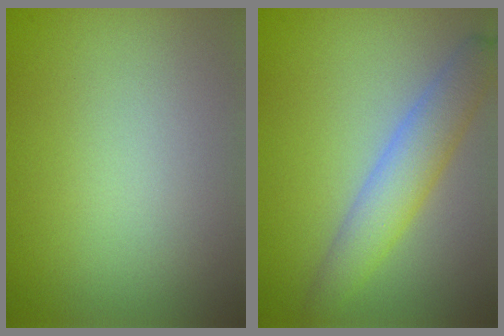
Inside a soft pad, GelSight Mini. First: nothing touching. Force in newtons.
{"total": 4.0, "press": 4.0, "slide": 0.2}